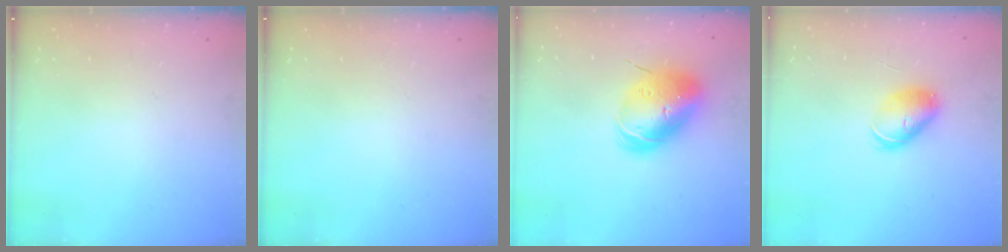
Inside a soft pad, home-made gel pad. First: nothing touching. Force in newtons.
{"total": 0.0}
{"total": 16.0, "press": 15.7, "slide": 2.9}
{"total": 8.3, "press": 8.2, "slide": 0.9}